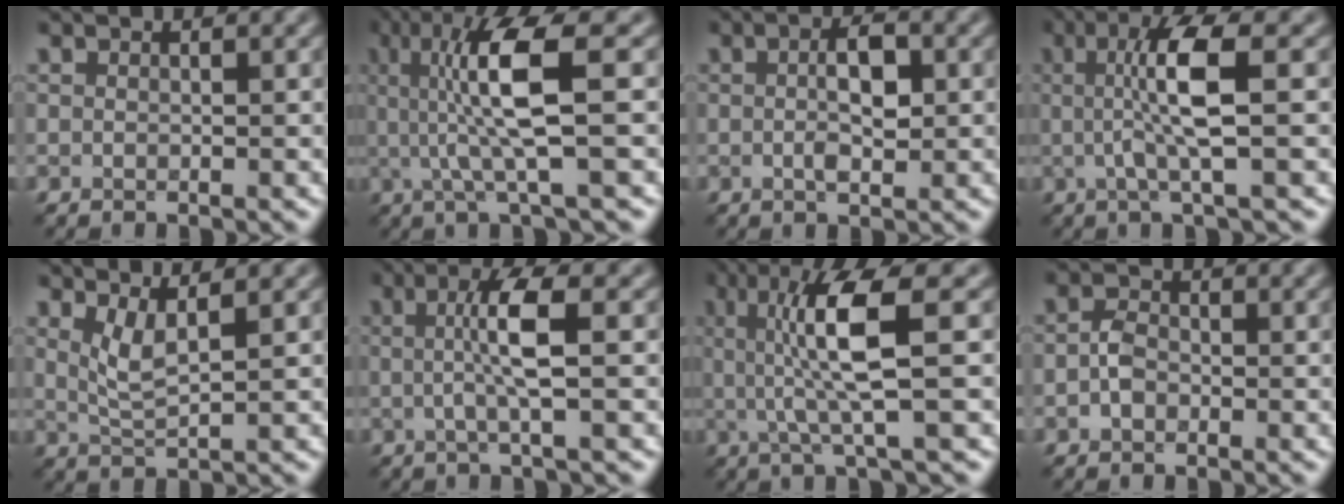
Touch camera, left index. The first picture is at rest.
{"total": 7.8, "force": [0.9, 1.6, 7.6], "torque": [-0.140, -0.001, 0.020]}
{"total": 3.4, "force": [0.2, 1.3, 3.1], "torque": [-0.059, 0.001, 0.000]}
{"total": 5.7, "force": [0.4, 0.9, 5.6], "torque": [-0.107, 0.003, 0.007]}
{"total": 2.5, "force": [1.3, 0.6, 2.1], "torque": [-0.042, -0.008, 0.030]}
{"total": 4.4, "force": [0.2, 0.6, 4.3], "torque": [-0.081, 0.003, 0.001]}
{"total": 7.1, "force": [0.9, 1.3, 6.9], "torque": [-0.132, 0.000, 0.020]}
{"total": 1.8, "force": [-0.7, 1.3, 1.0], "torque": [-0.020, 0.005, -0.018]}